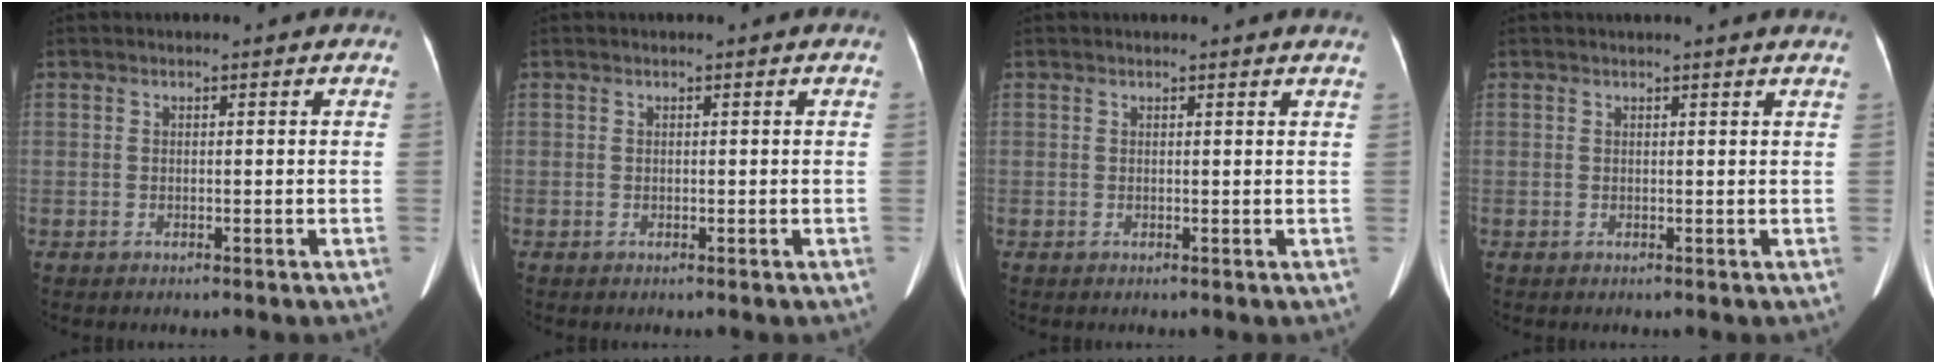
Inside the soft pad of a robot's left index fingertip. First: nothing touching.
{"total": 0.0}
{"total": 3.1, "force": [2.9, -0.3, 0.9], "torque": [-0.015, 0.002, 0.022]}
{"total": 4.8, "force": [4.5, -0.4, 1.8], "torque": [-0.021, 0.013, 0.040]}